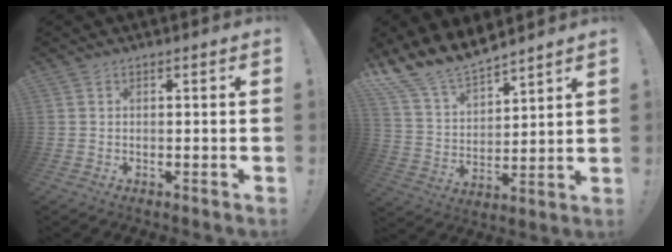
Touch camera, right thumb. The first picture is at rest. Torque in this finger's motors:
{"motor_torque": [0.06, 2.44, 1.05, 1.05, 0.06]}